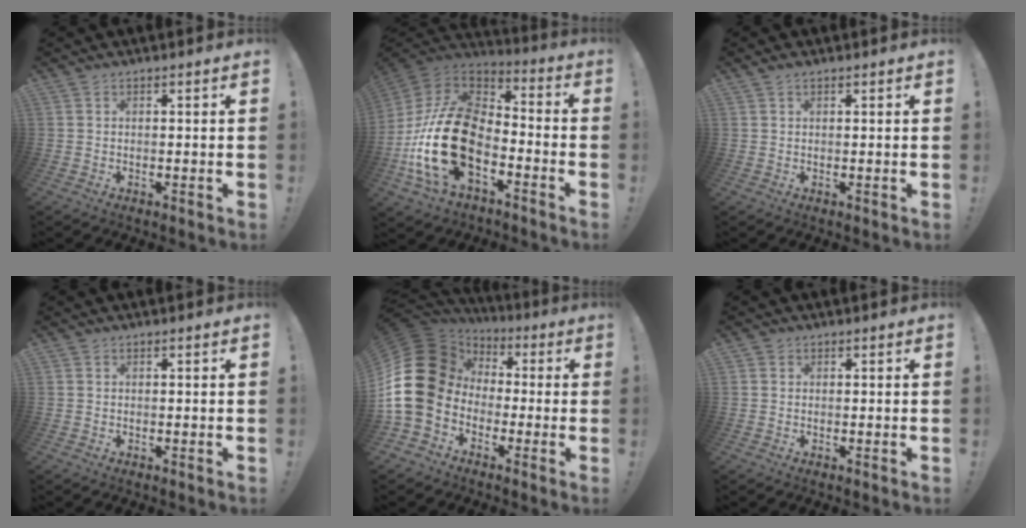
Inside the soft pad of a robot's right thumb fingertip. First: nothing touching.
{"total": 25.2, "force": [-6.4, 15.1, 19.1], "torque": [-0.394, 0.039, -0.098]}
{"total": 0.9, "force": [0.6, 0.4, 0.4], "torque": [-0.006, -0.001, 0.011]}
{"total": 0.0}
{"total": 19.1, "force": [0.2, 15.2, 11.5], "torque": [-0.222, 0.011, 0.027]}
{"total": 0.7, "force": [0.3, 0.6, 0.0], "torque": [0.003, 0.000, 0.006]}